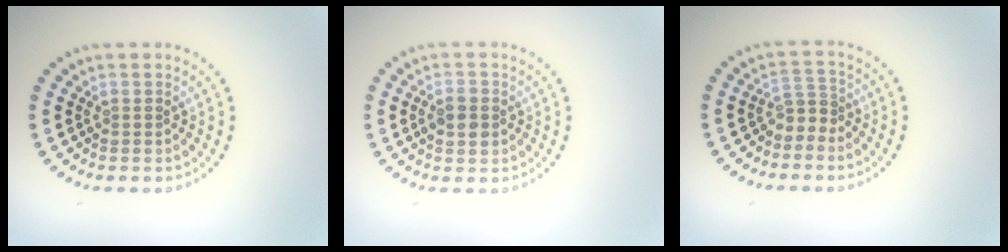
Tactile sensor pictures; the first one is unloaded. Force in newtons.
{"total": 2.7, "press": 2.7, "slide": 0.2}
{"total": 2.0, "press": 1.3, "slide": 1.5}